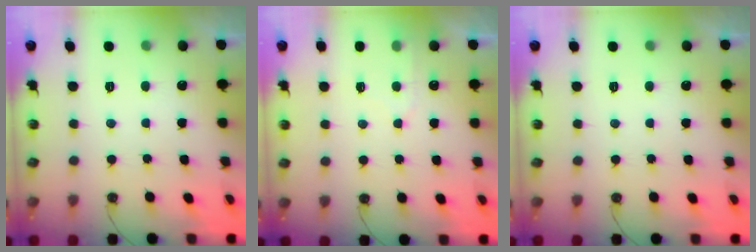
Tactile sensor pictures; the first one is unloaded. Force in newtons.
{"total": 4.8, "press": 4.8, "slide": 0.3}
{"total": 0.0}